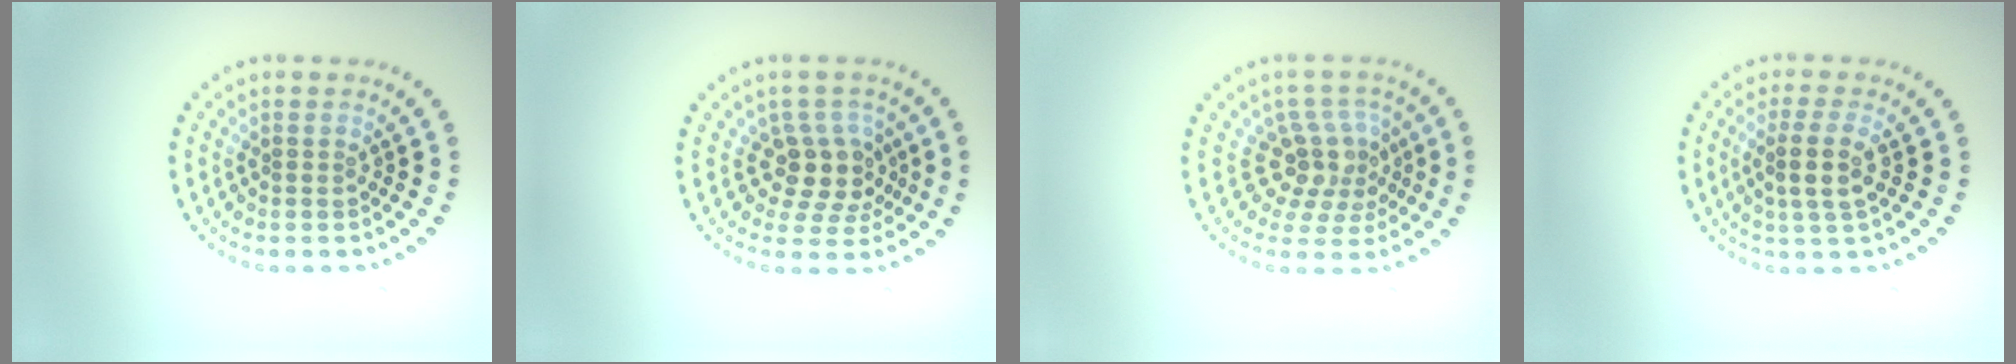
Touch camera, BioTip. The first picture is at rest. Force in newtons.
{"total": 3.7, "press": 2.9, "slide": 2.2}
{"total": 4.1, "press": 2.9, "slide": 2.9}
{"total": 2.9, "press": 2.6, "slide": 1.4}